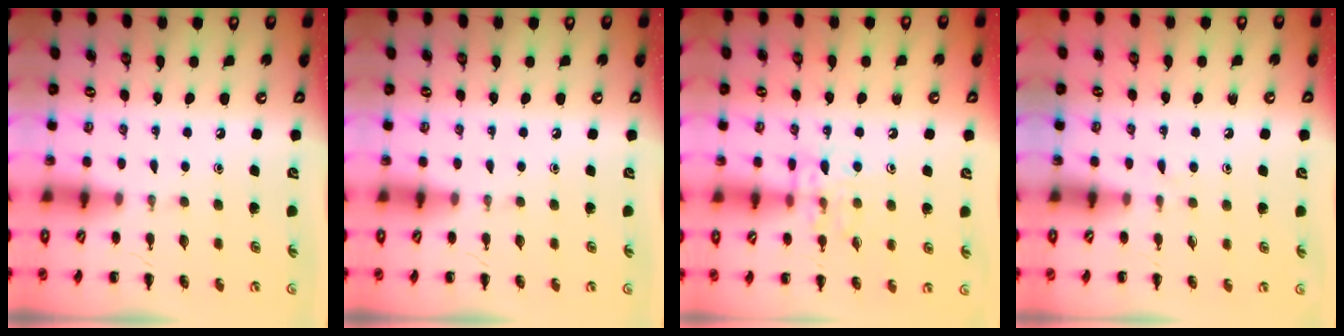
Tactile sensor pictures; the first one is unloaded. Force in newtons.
{"total": 0.0}
{"total": 9.7, "press": 9.5, "slide": 1.6}
{"total": 2.9, "press": 2.6, "slide": 1.4}